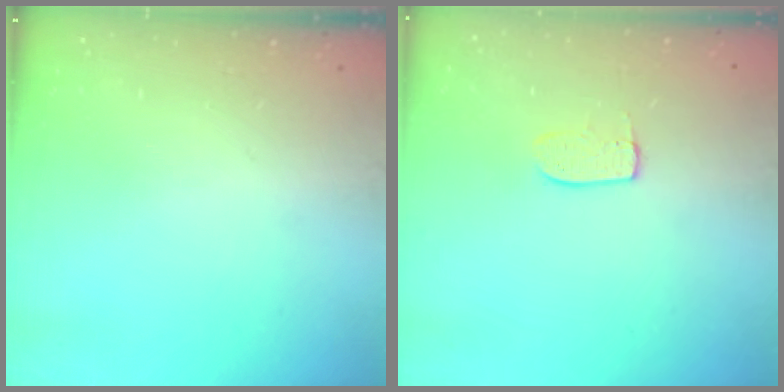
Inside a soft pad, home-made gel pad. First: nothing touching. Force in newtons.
{"total": 6.3, "press": 6.3, "slide": 0.1}